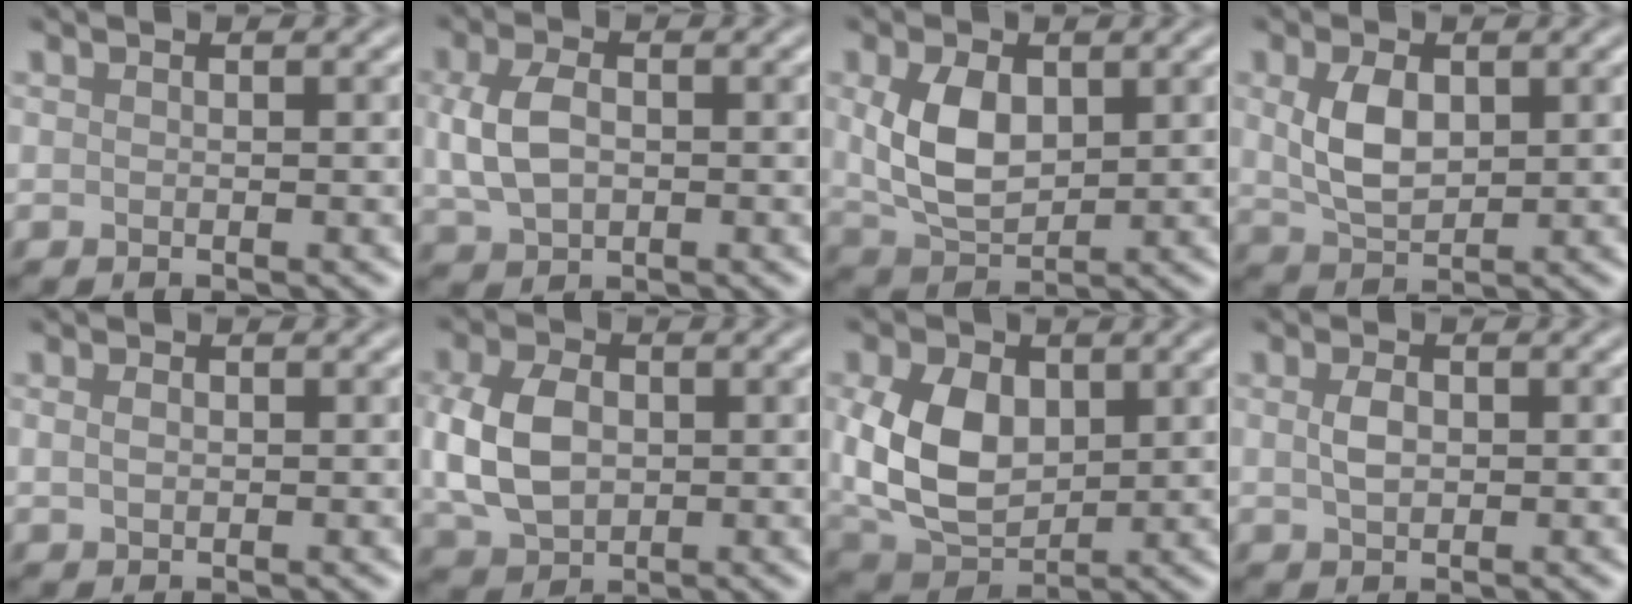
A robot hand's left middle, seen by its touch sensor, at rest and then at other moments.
{"total": 4.3, "force": [0.2, 3.0, 3.1], "torque": [-0.074, 0.001, 0.004]}
{"total": 5.4, "force": [1.0, 3.4, 4.1], "torque": [-0.094, 0.000, 0.026]}
{"total": 4.1, "force": [0.9, 2.6, 3.1], "torque": [-0.075, 0.001, 0.022]}
{"total": 0.9, "force": [0.2, 0.7, 0.6], "torque": [-0.015, 0.001, 0.004]}
{"total": 6.5, "force": [0.2, 4.7, 4.4], "torque": [-0.104, 0.001, 0.001]}
{"total": 8.0, "force": [1.0, 5.6, 5.6], "torque": [-0.133, -0.002, 0.022]}
{"total": 1.9, "force": [0.2, 1.2, 1.4], "torque": [-0.032, 0.002, 0.005]}